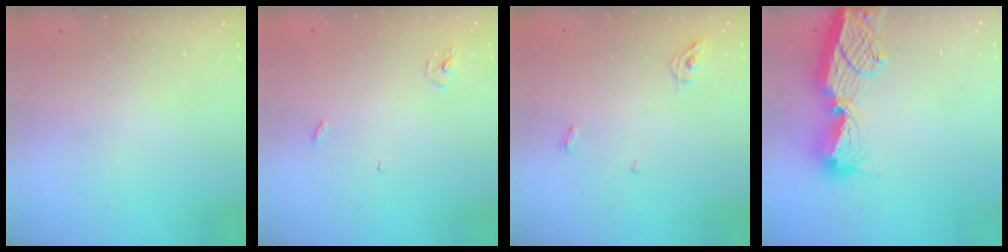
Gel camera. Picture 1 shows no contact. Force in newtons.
{"total": 2.9, "press": 2.9, "slide": 0.2}
{"total": 5.1, "press": 5.0, "slide": 0.8}
{"total": 15.2, "press": 15.1, "slide": 1.3}